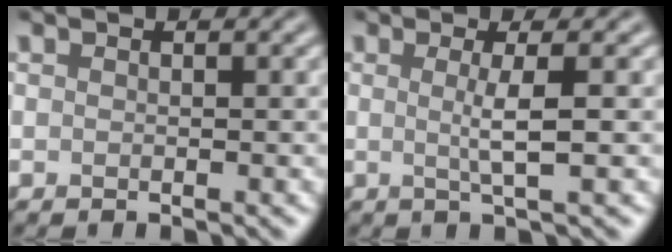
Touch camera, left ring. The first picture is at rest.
{"total": 2.8, "force": [0.1, 0.5, 2.8], "torque": [-0.047, -0.002, -0.006]}